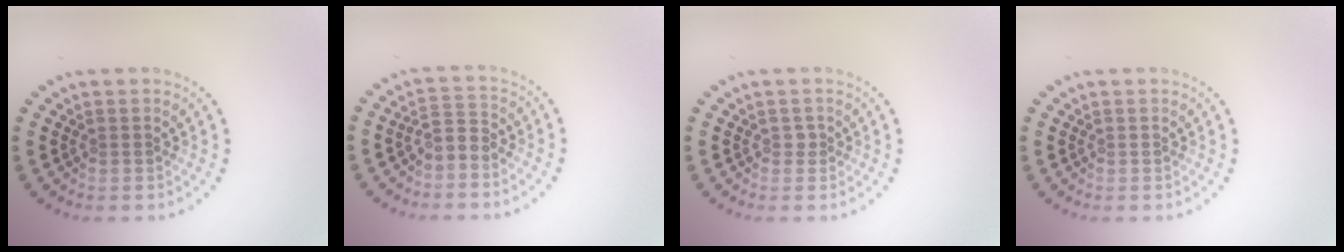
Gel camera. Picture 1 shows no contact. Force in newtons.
{"total": 2.1, "press": 1.6, "slide": 1.3}
{"total": 0.5, "press": 0.4, "slide": 0.3}
{"total": 0.0}